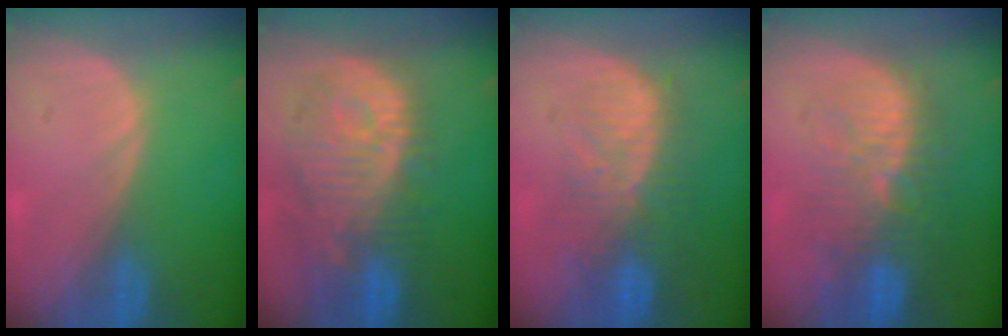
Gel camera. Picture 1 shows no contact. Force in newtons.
{"total": 12.2, "press": 11.0, "slide": 5.3}
{"total": 10.3, "press": 8.8, "slide": 5.4}
{"total": 11.4, "press": 9.9, "slide": 5.6}